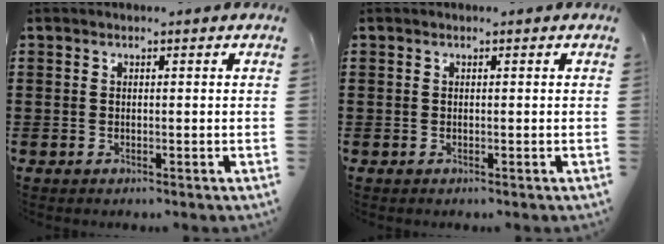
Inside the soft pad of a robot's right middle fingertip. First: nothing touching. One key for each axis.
{"total": 0.0}